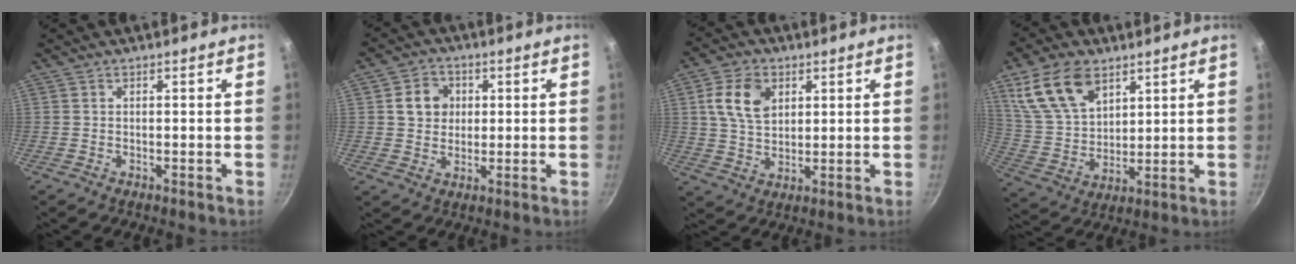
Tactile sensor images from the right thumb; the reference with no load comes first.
{"total": 6.4, "force": [1.3, 5.7, 2.8], "torque": [-0.016, 0.007, 0.017]}
{"total": 9.3, "force": [3.1, 6.4, 6.0], "torque": [-0.095, -0.004, 0.056]}
{"total": 14.2, "force": [7.6, 8.4, 8.6], "torque": [-0.140, -0.022, 0.161]}